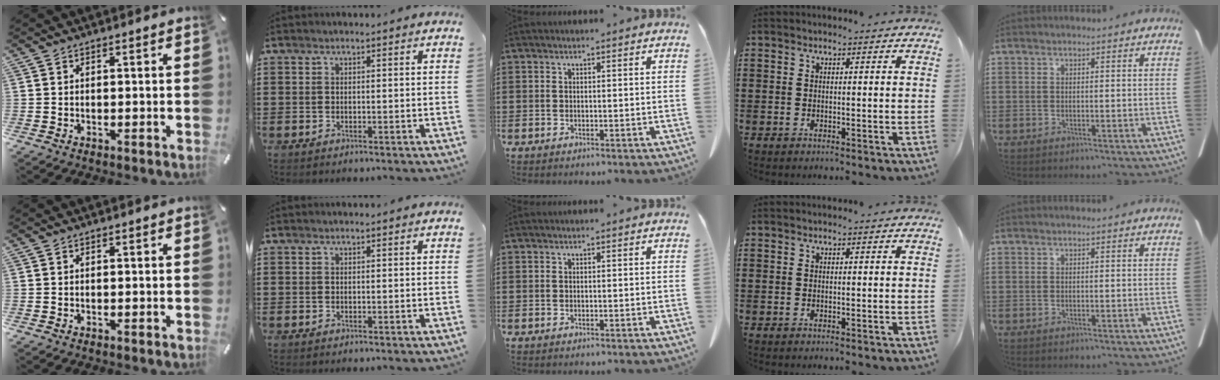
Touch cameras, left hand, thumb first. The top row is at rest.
{}